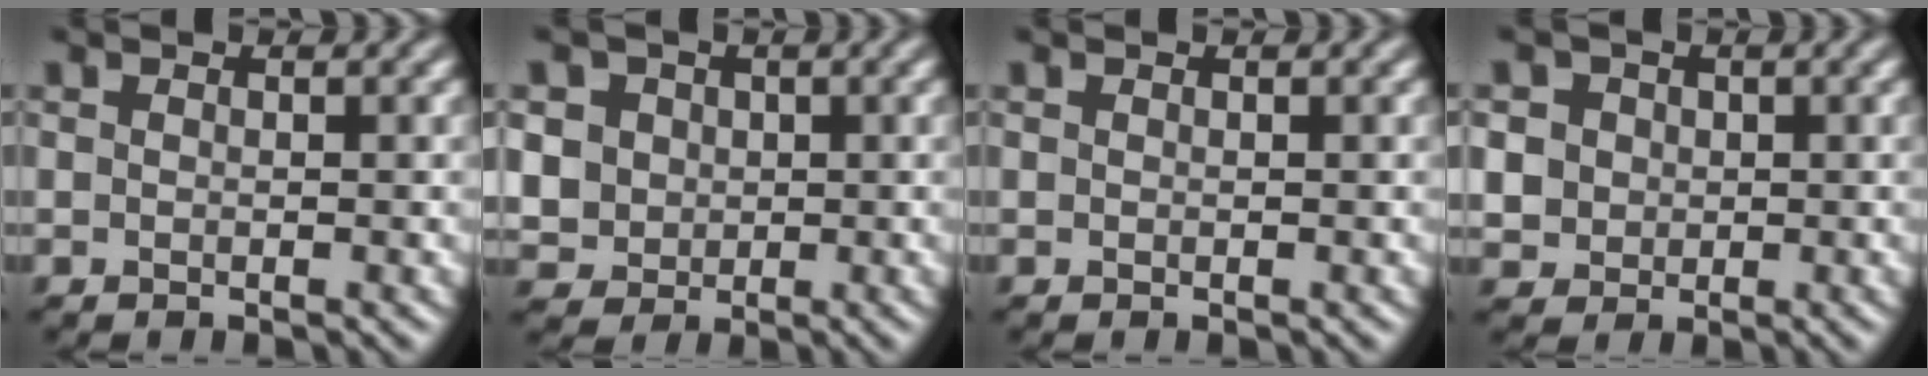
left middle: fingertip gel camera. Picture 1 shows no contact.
{"total": 4.9, "force": [1.9, 4.4, 1.3], "torque": [-0.046, 0.019, 0.029]}
{"total": 0.0}
{"total": 4.2, "force": [1.7, 3.7, 1.1], "torque": [-0.031, 0.025, 0.021]}